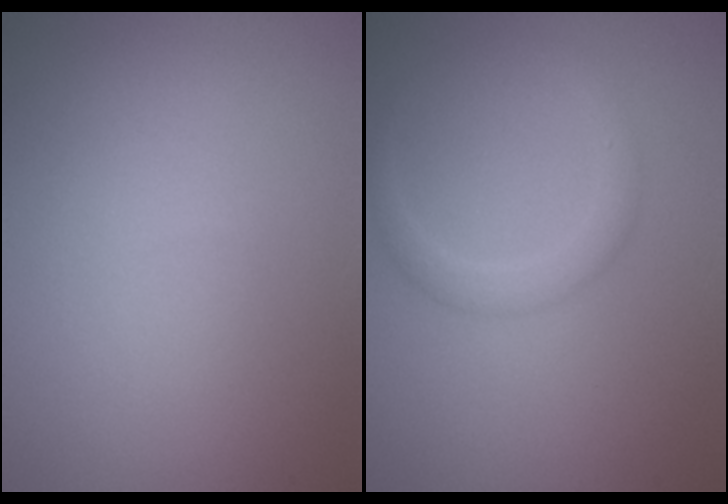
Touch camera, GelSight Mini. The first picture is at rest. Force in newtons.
{"total": 1.9, "press": 1.9, "slide": 0.2}